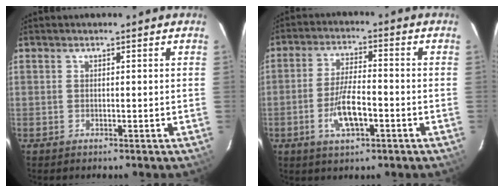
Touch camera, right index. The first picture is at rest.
{"total": 8.1, "force": [-3.1, 2.7, 6.9], "torque": [-0.139, -0.004, -0.053]}